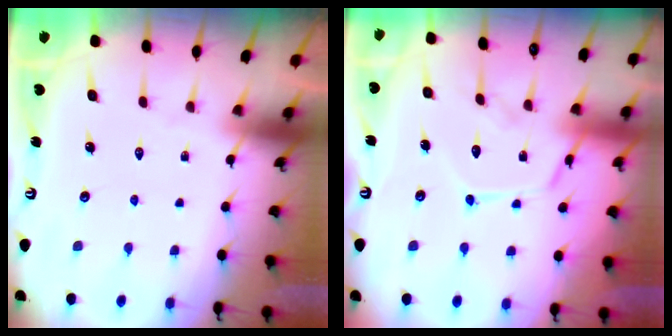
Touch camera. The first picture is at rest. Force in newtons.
{"total": 12.9, "press": 12.8, "slide": 0.9}